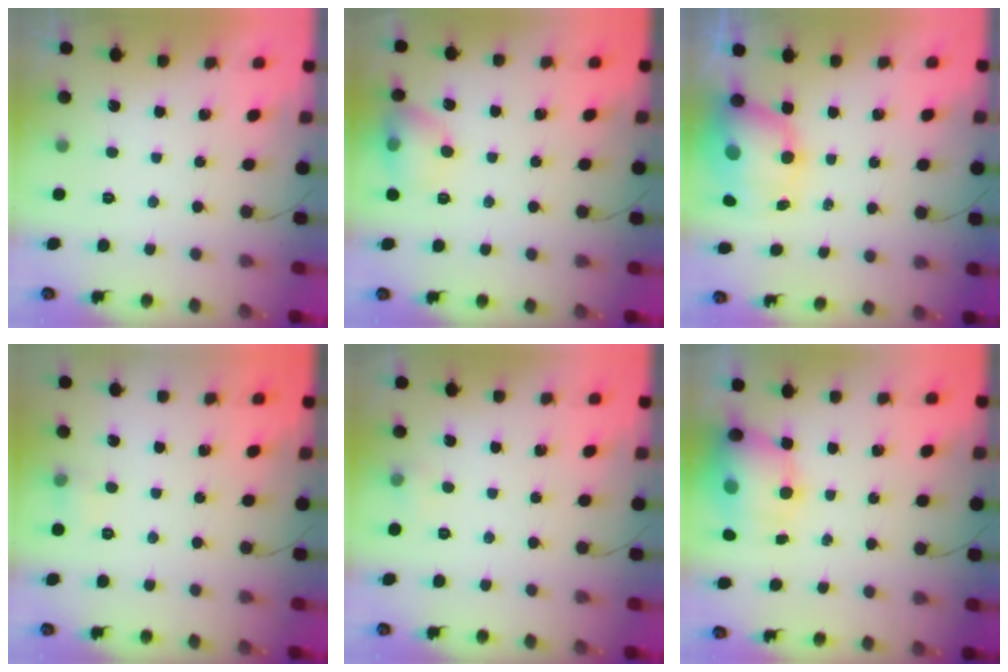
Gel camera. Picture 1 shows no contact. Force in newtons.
{"total": 9.7, "press": 9.6, "slide": 1.4}
{"total": 9.8, "press": 9.4, "slide": 2.6}
{"total": 5.9, "press": 5.7, "slide": 1.6}
{"total": 3.6, "press": 3.3, "slide": 1.5}
{"total": 11.8, "press": 11.3, "slide": 3.2}